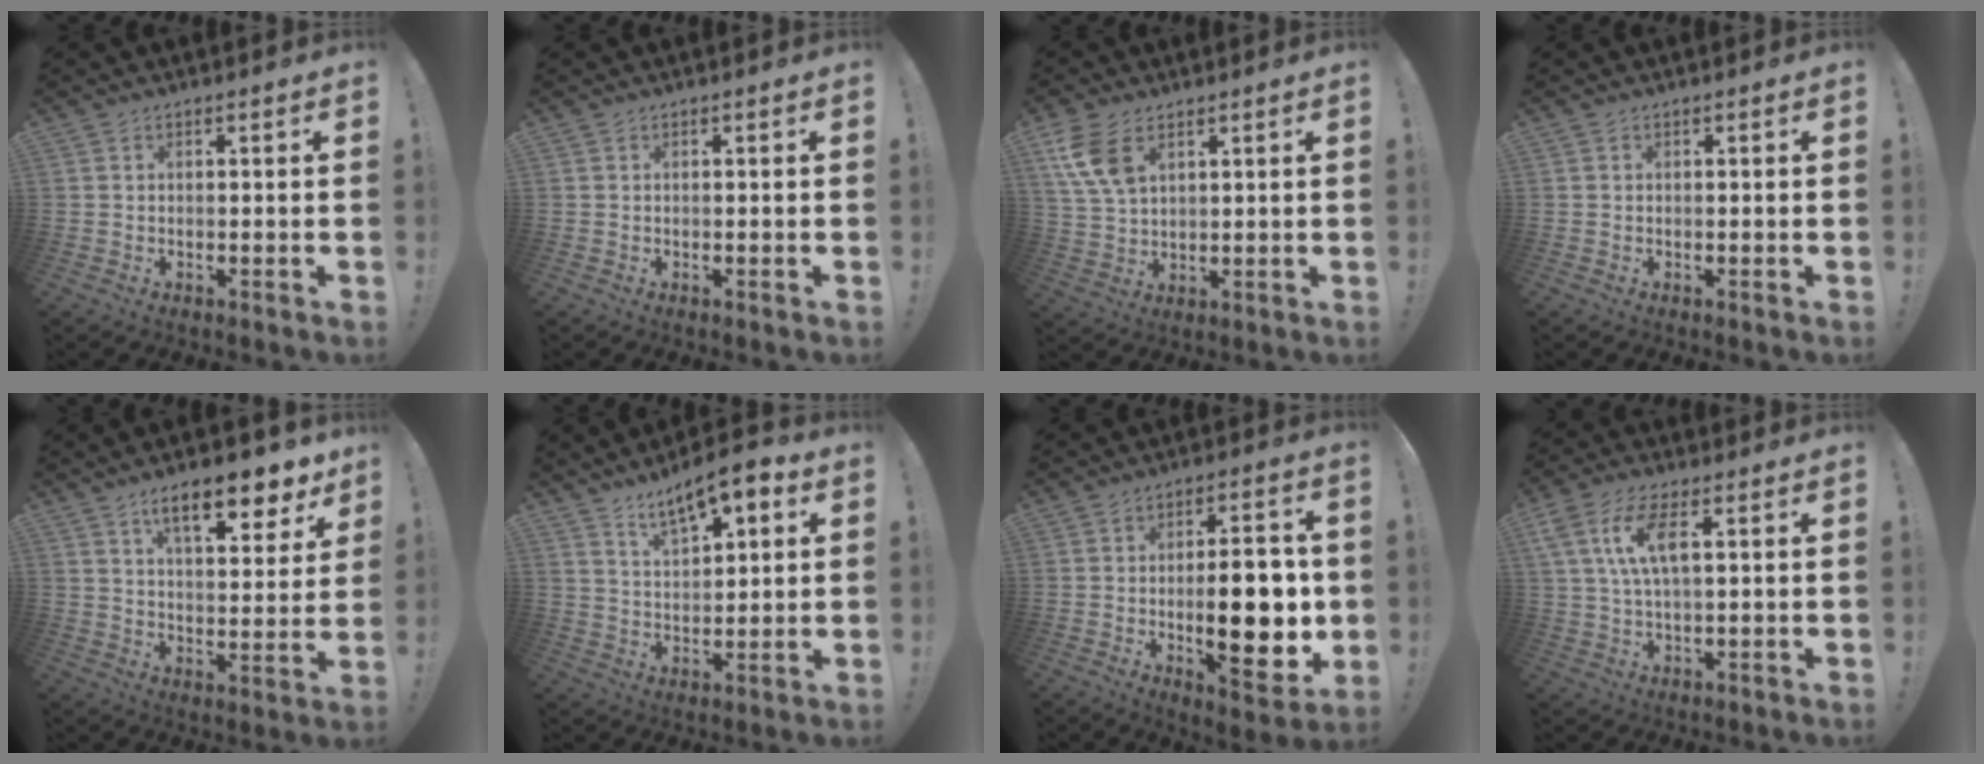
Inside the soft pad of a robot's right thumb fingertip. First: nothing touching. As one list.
[{"total": 0.0}, {"total": 10.1, "force": [4.9, 5.8, 6.7], "torque": [-0.131, -0.012, 0.093]}, {"total": 0.0}, {"total": 14.4, "force": [8.8, 4.6, 10.4], "torque": [-0.146, -0.048, 0.141]}, {"total": 10.3, "force": [6.7, 3.9, 6.7], "torque": [-0.105, -0.036, 0.117]}, {"total": 18.5, "force": [-1.7, 7.0, 17.0], "torque": [-0.239, -0.005, -0.023]}, {"total": 11.4, "force": [3.4, 5.0, 9.7], "torque": [-0.195, 0.000, 0.060]}]